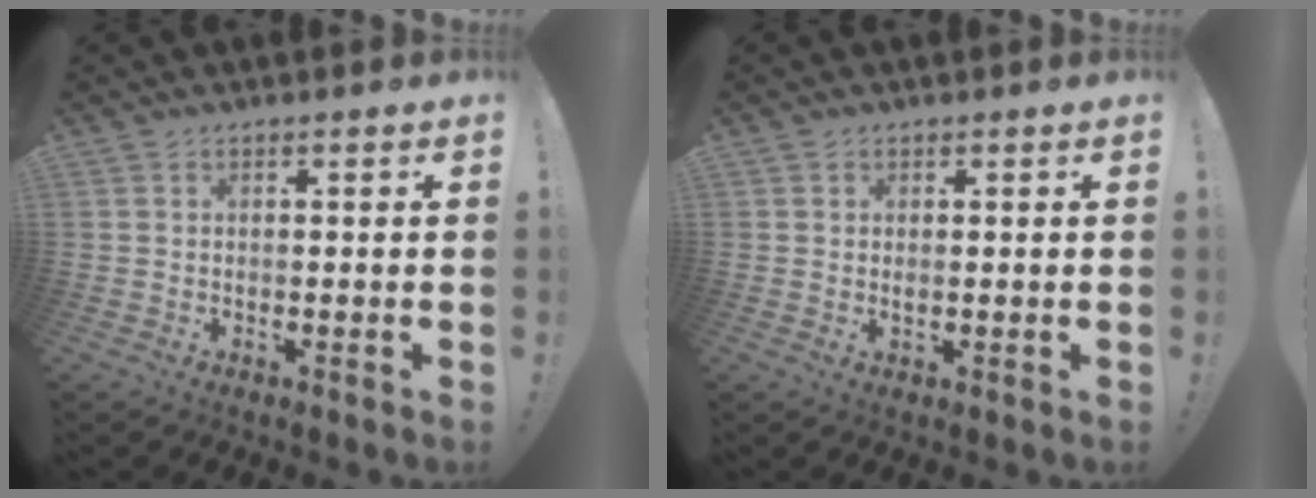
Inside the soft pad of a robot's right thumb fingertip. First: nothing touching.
{"total": 0.7, "force": [0.2, 0.6, 0.3], "torque": [-0.006, 0.000, 0.005]}